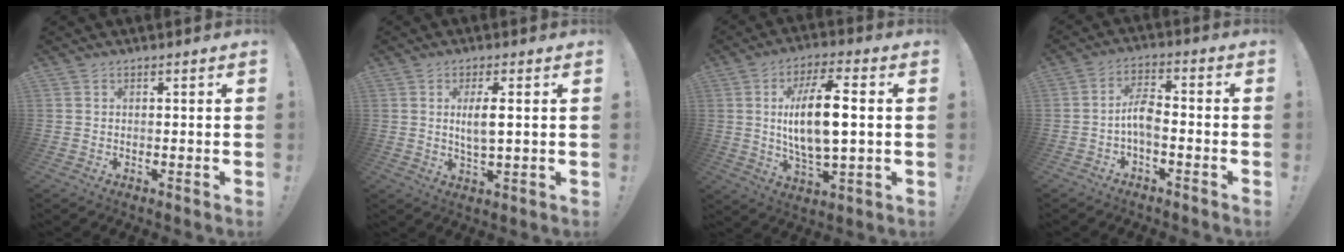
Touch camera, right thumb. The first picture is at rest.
{"total": 5.5, "force": [1.0, 1.4, 5.2], "torque": [-0.098, -0.007, 0.012]}
{"total": 15.2, "force": [1.4, 5.4, 14.1], "torque": [-0.267, -0.004, 0.012]}
{"total": 6.8, "force": [-2.2, 3.1, 5.6], "torque": [-0.120, 0.005, -0.042]}